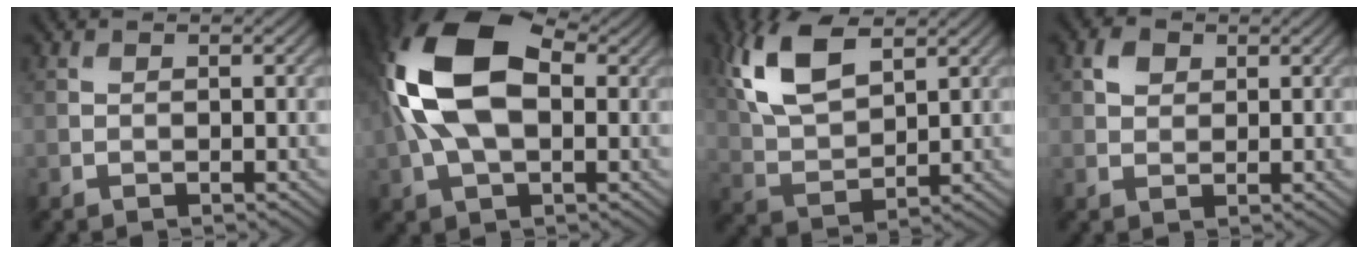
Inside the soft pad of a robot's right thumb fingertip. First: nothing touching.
{"total": 15.8, "force": [2.2, 9.0, 12.9], "torque": [-0.276, 0.022, 0.026]}
{"total": 10.9, "force": [5.1, 5.3, 8.1], "torque": [-0.202, 0.013, 0.103]}
{"total": 2.3, "force": [1.1, 1.7, 1.1], "torque": [-0.023, 0.003, 0.019]}